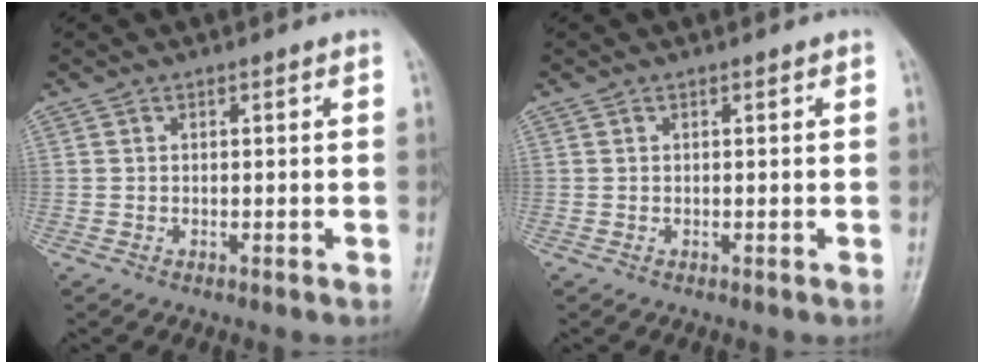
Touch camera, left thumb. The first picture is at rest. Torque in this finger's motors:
{"motor_torque": [0.00, 0.00, -0.02, -0.02, 0.00]}